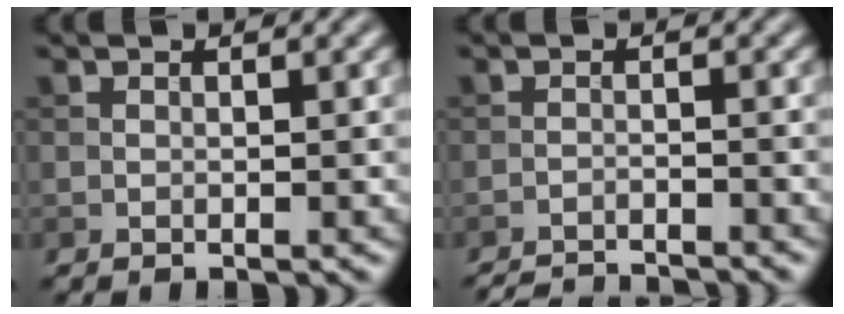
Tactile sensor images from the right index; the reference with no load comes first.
{"total": 5.4, "force": [-5.2, 0.6, 1.2], "torque": [-0.023, -0.015, -0.081]}